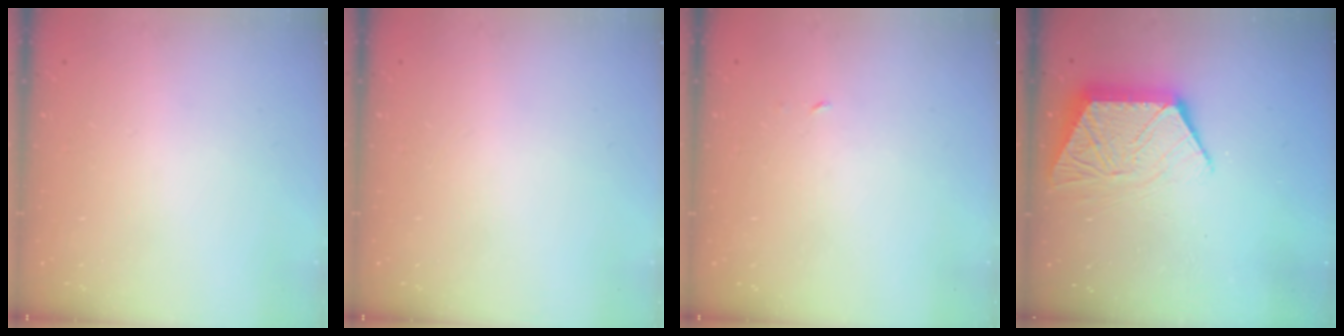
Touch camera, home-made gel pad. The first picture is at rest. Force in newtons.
{"total": 0.0}
{"total": 1.8, "press": 1.8, "slide": 0.1}
{"total": 10.9, "press": 10.9, "slide": 0.7}